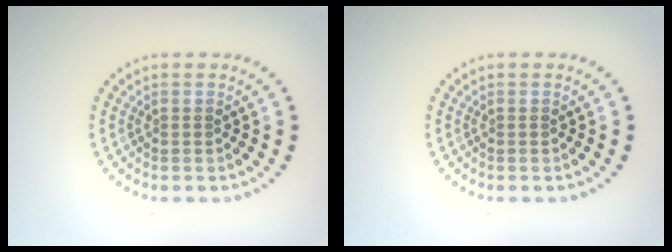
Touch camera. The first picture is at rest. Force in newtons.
{"total": 0.0}